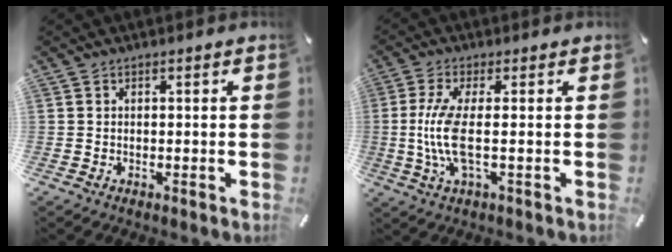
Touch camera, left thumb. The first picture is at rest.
{"total": 9.3, "force": [-0.2, 2.4, 9.0], "torque": [-0.197, -0.019, -0.007]}